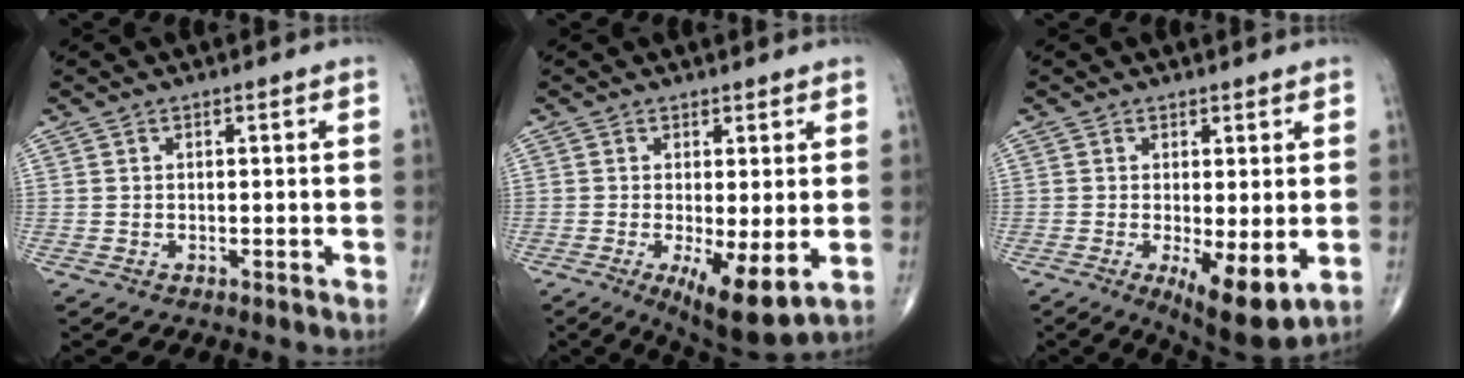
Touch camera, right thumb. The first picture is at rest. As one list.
[{"total": 9.2, "force": [-2.0, 2.7, 8.5], "torque": [-0.139, -0.028, -0.025]}, {"total": 9.2, "force": [-1.9, 3.0, 8.5], "torque": [-0.129, -0.027, -0.023]}]